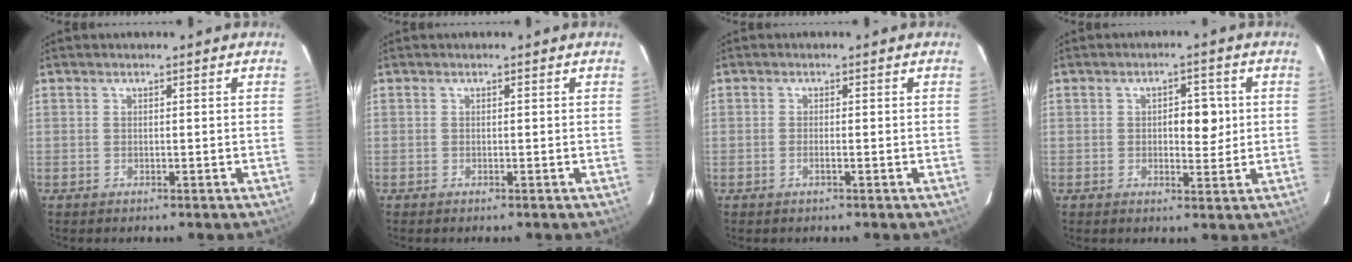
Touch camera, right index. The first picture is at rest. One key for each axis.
{"total": 0.0}
{"total": 0.9, "fx": -0.4, "fy": 0.0, "fz": 0.8, "tx": -0.019, "ty": 0.000, "tz": -0.007}
{"total": 4.6, "fx": 0.5, "fy": 2.3, "fz": 3.9, "tx": -0.050, "ty": 0.004, "tz": 0.010}